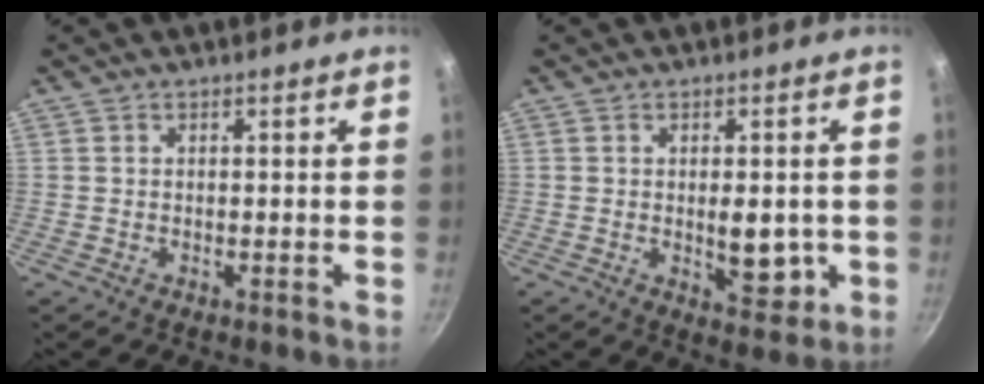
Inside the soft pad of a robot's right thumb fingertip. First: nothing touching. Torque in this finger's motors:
{"motor_torque": [1.78, 1.62, 1.33, -0.79, 0.17]}